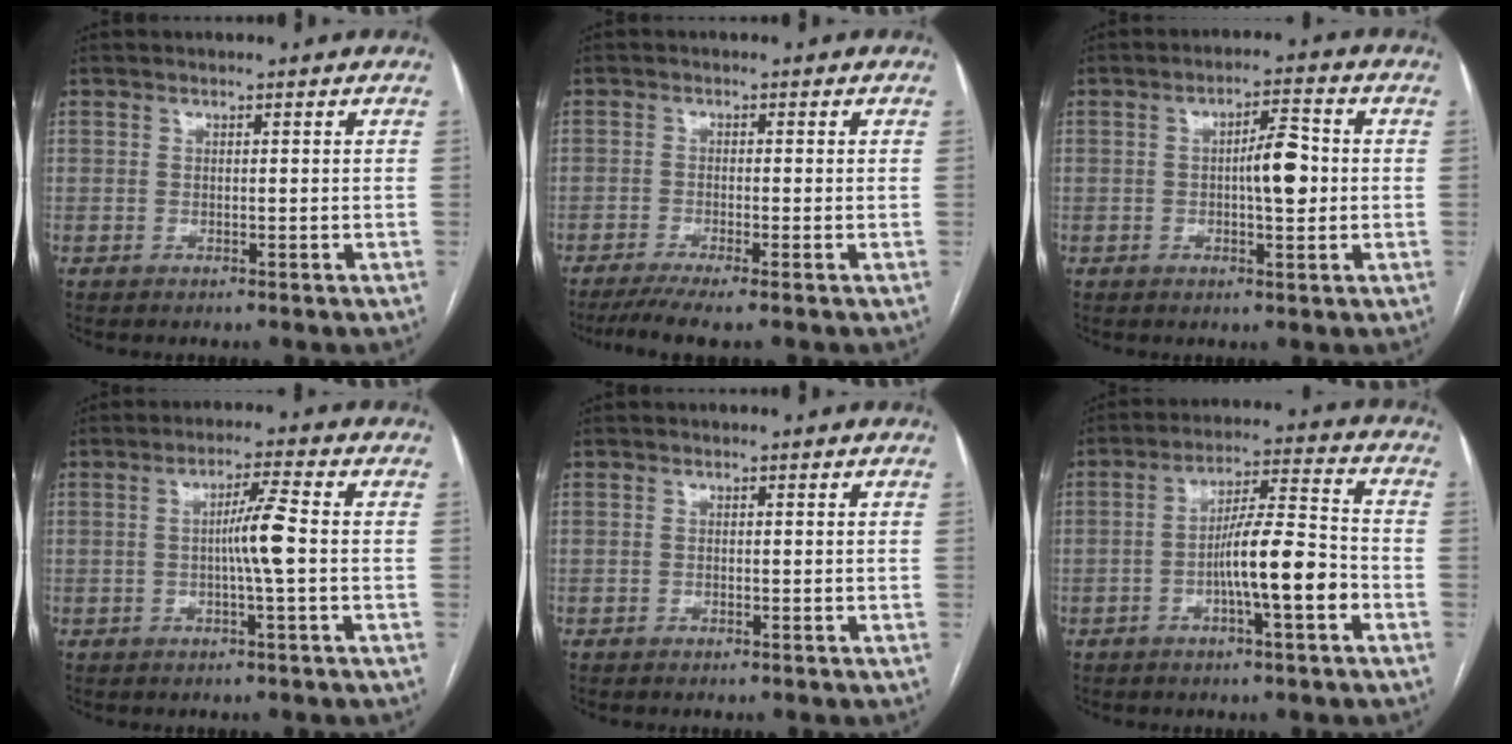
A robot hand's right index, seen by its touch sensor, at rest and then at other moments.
{"total": 4.9, "force": [-3.7, -0.2, 3.3], "torque": [-0.054, -0.010, -0.066]}
{"total": 6.1, "force": [0.0, 1.5, 5.9], "torque": [-0.095, 0.011, -0.001]}
{"total": 5.2, "force": [-0.4, -0.5, 5.1], "torque": [-0.090, 0.005, -0.009]}
{"total": 0.0}
{"total": 10.5, "force": [-3.4, 1.0, 9.9], "torque": [-0.169, 0.012, -0.057]}